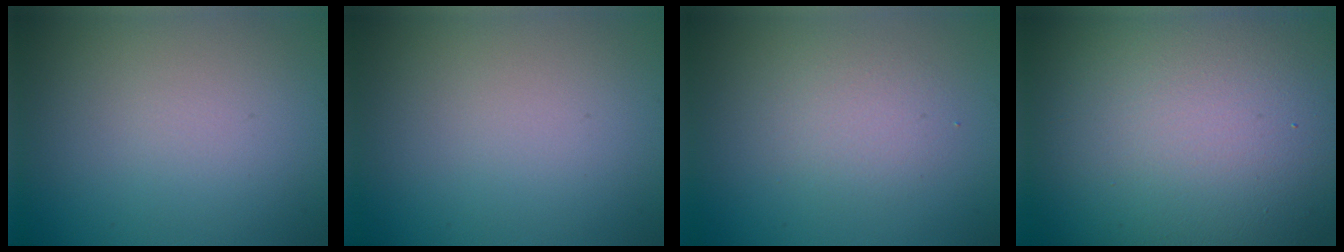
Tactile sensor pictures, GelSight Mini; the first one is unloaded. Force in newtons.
{"total": 0.0}
{"total": 2.2, "press": 2.2, "slide": 0.2}
{"total": 21.2, "press": 21.1, "slide": 1.4}